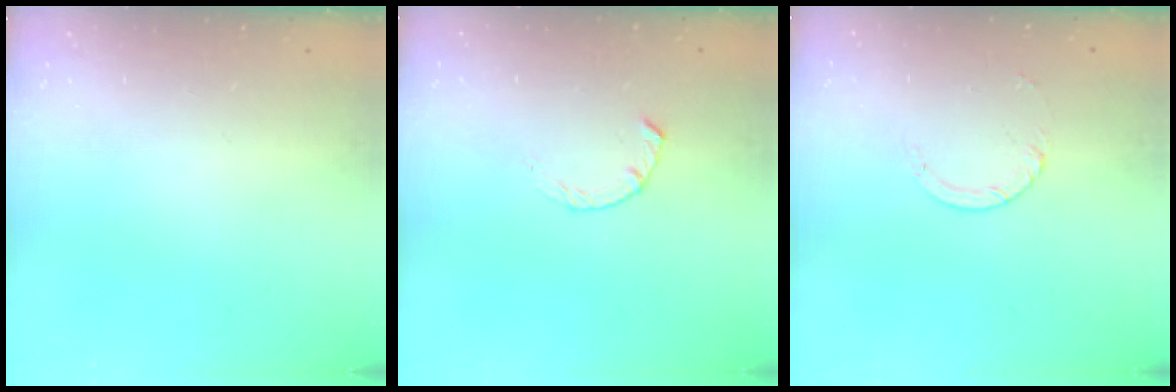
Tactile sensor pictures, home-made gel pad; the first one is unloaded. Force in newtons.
{"total": 2.3, "press": 2.2, "slide": 0.4}
{"total": 2.5, "press": 2.4, "slide": 0.2}